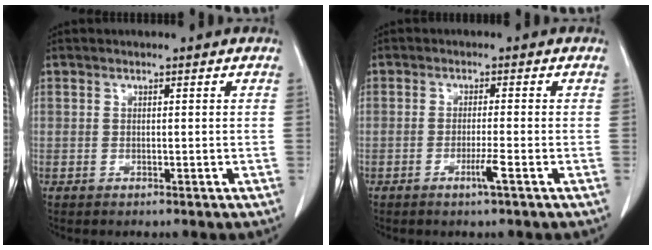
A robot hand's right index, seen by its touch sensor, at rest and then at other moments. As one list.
[{"total": 2.5, "force": [-1.3, -0.5, 2.1], "torque": [-0.040, -0.004, -0.025]}]